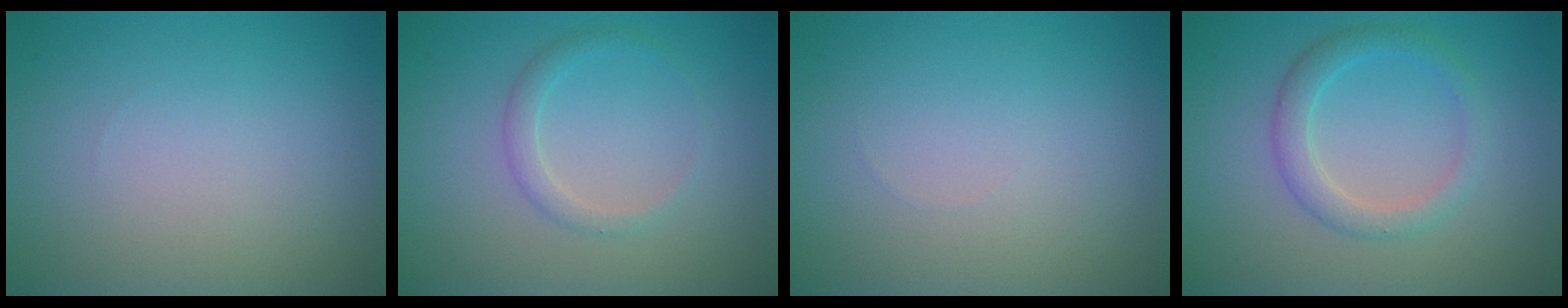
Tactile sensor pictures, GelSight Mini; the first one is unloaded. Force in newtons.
{"total": 1.5, "press": 1.5, "slide": 0.0}
{"total": 0.0}
{"total": 2.6, "press": 2.6, "slide": 0.0}